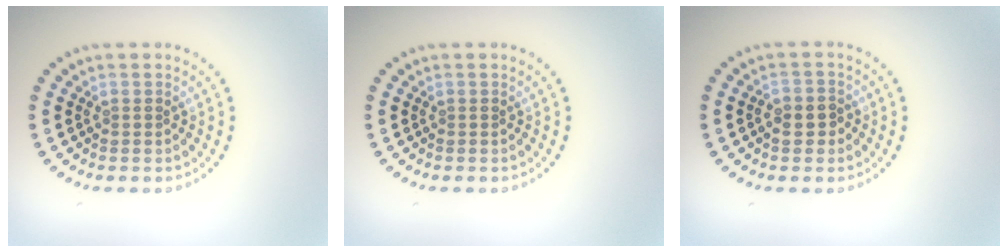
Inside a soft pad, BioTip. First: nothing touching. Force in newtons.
{"total": 0.0}
{"total": 1.7, "press": 1.5, "slide": 0.6}